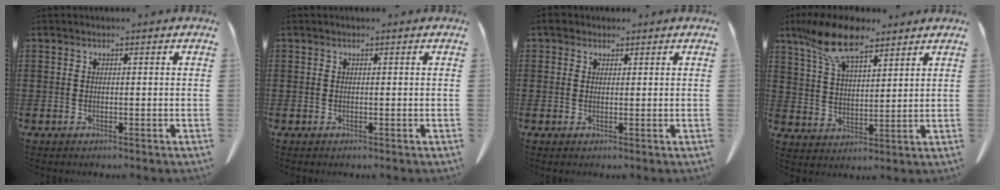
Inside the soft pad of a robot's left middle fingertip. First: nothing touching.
{"total": 0.0}
{"total": 1.8, "force": [1.4, 1.1, 0.4], "torque": [-0.015, 0.006, 0.028]}
{"total": 10.7, "force": [7.7, 3.8, 6.4], "torque": [-0.152, -0.014, 0.143]}